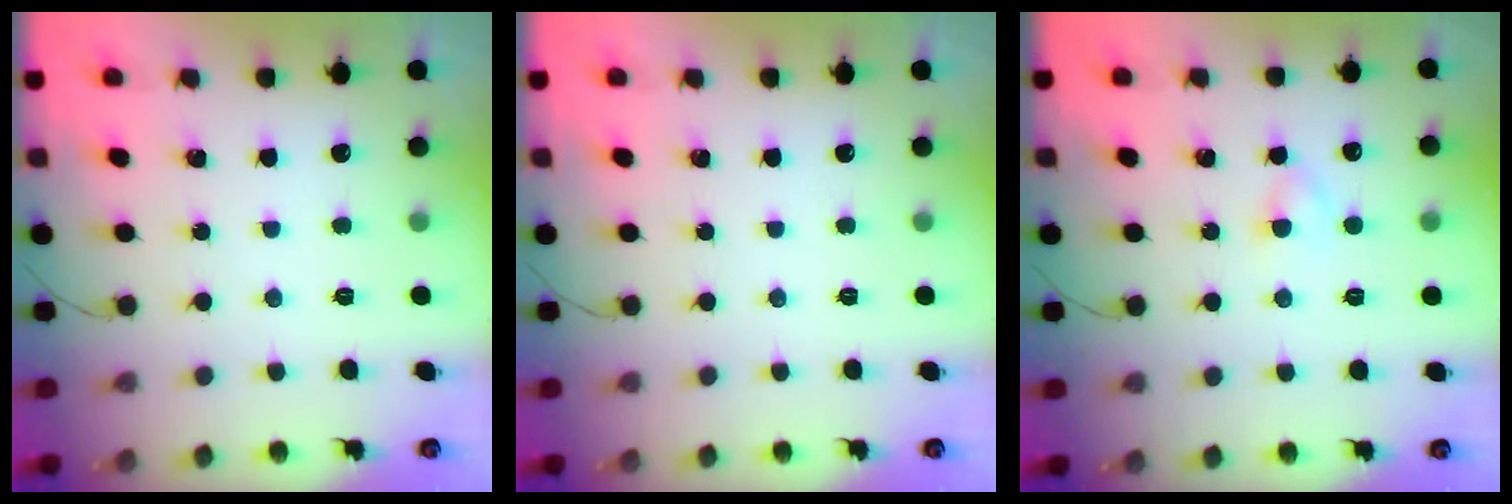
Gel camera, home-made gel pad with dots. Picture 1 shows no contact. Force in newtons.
{"total": 0.0}
{"total": 2.9, "press": 2.8, "slide": 0.9}